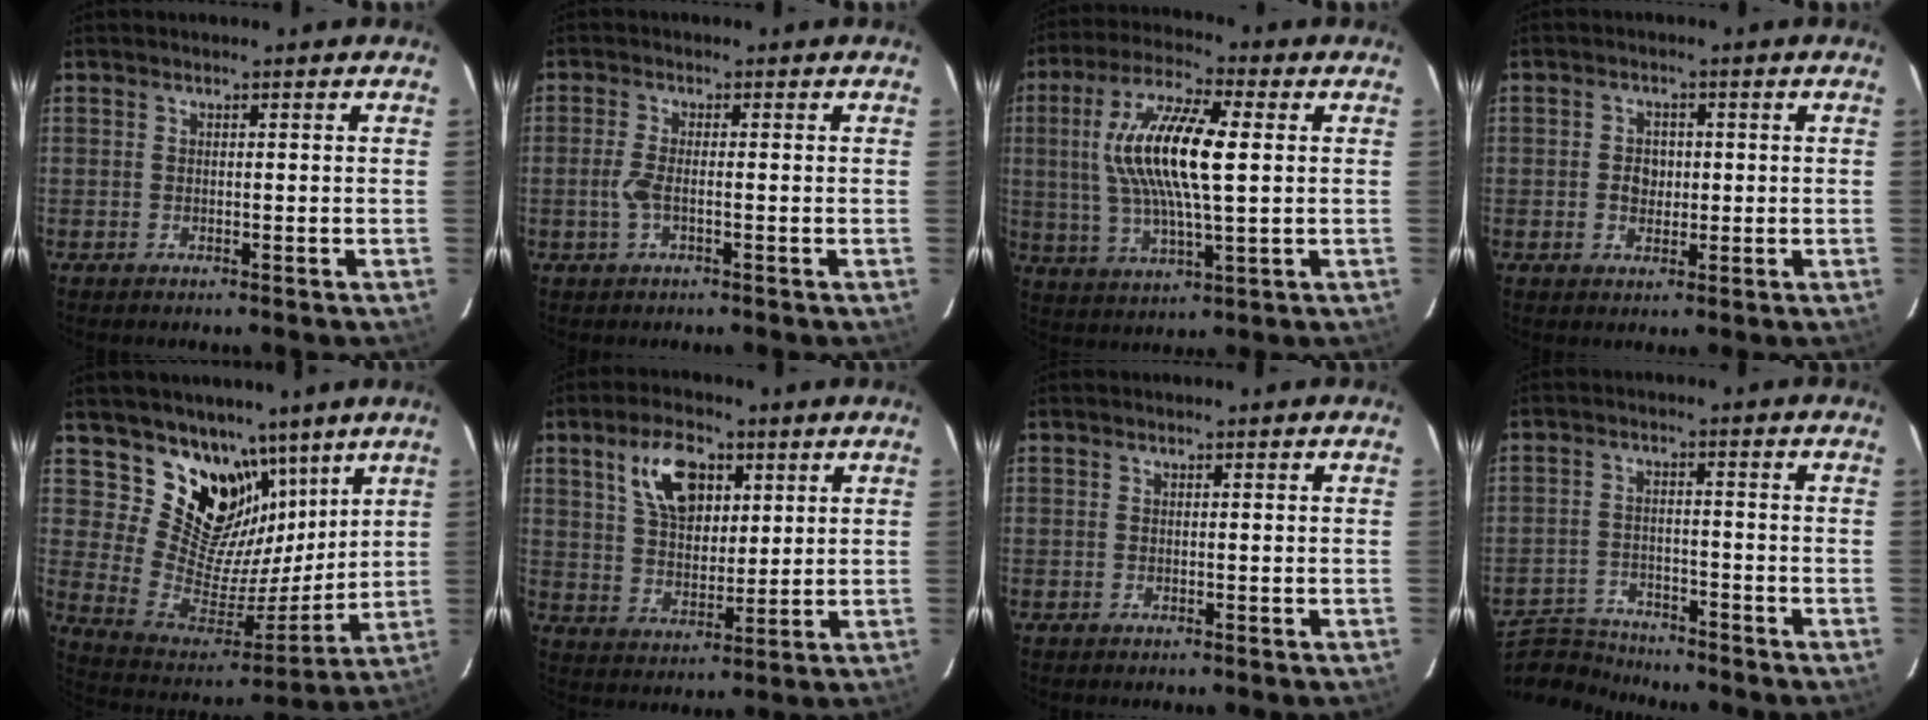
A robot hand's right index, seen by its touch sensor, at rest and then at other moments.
{"total": 3.1, "force": [-0.9, 0.7, 2.9], "torque": [-0.066, -0.001, -0.018]}
{"total": 15.8, "force": [2.4, 4.2, 15.1], "torque": [-0.292, 0.011, 0.043]}
{"total": 3.3, "force": [-0.1, 2.8, 1.7], "torque": [-0.029, 0.007, 0.000]}
{"total": 17.3, "force": [11.3, 10.9, 7.3], "torque": [-0.144, -0.019, 0.215]}
{"total": 10.9, "force": [4.9, 6.1, 7.6], "torque": [-0.139, 0.020, 0.093]}
{"total": 0.0}
{"total": 9.6, "force": [-9.1, 2.6, 1.4], "torque": [-0.054, 0.012, -0.158]}